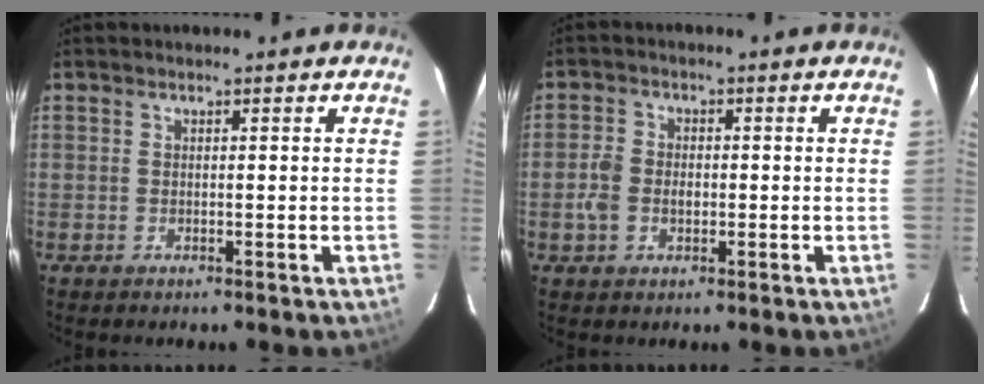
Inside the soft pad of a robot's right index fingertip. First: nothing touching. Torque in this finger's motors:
{"motor_torque": [0.51, -0.12, 0.37, 0.07]}